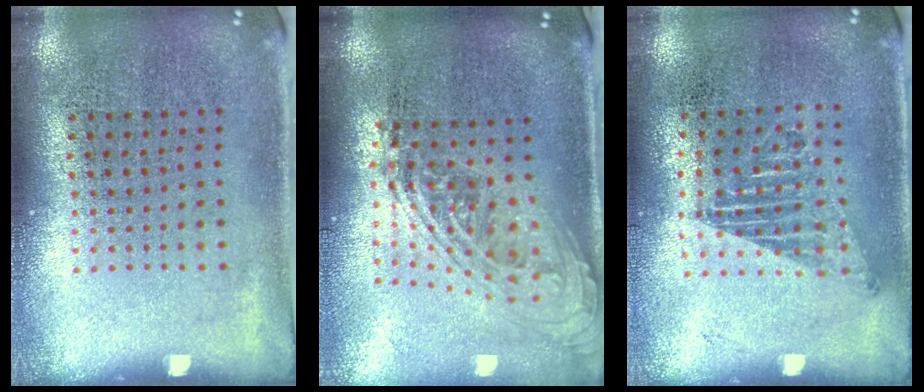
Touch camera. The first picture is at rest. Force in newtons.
{"total": 2.1, "press": 1.5, "slide": 1.5}
{"total": 1.2, "press": 1.0, "slide": 0.7}